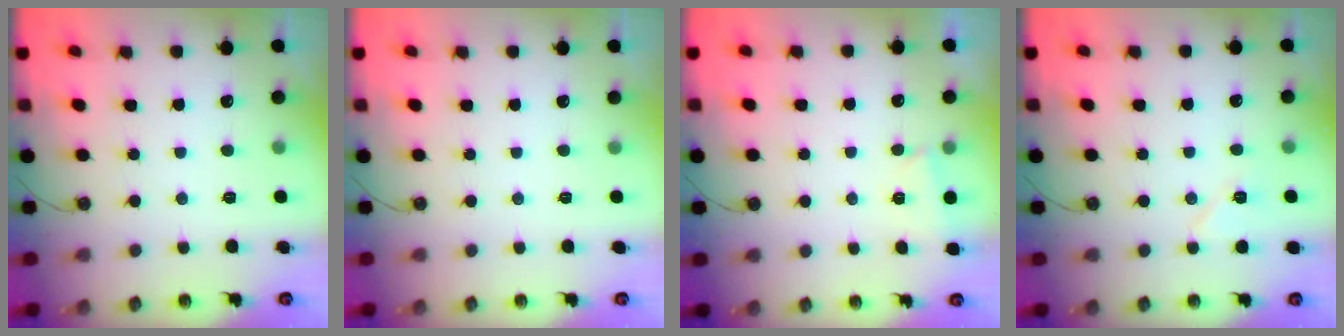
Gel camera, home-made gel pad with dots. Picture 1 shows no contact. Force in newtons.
{"total": 1.5, "press": 0.5, "slide": 1.4}
{"total": 1.7, "press": 1.7, "slide": 0.5}
{"total": 6.6, "press": 6.4, "slide": 1.7}